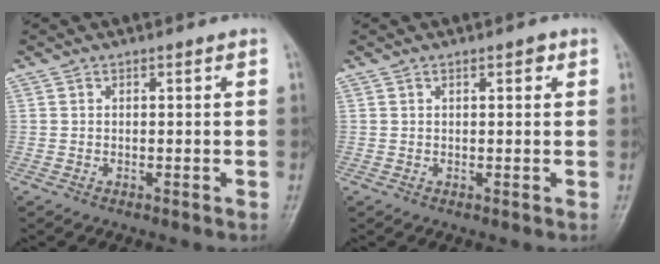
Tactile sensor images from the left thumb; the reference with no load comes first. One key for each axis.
{"total": 1.6, "fx": 0.8, "fy": 0.6, "fz": 1.2, "tx": -0.011, "ty": 0.001, "tz": 0.009}